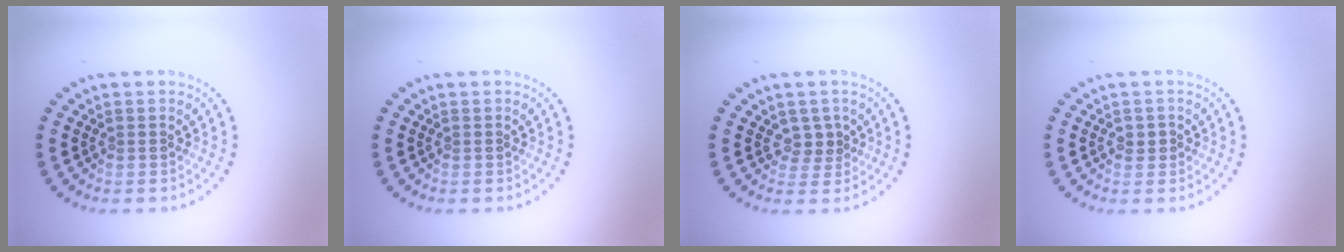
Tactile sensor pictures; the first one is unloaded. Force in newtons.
{"total": 0.0}
{"total": 1.8, "press": 1.4, "slide": 1.2}
{"total": 1.2, "press": 1.1, "slide": 0.4}